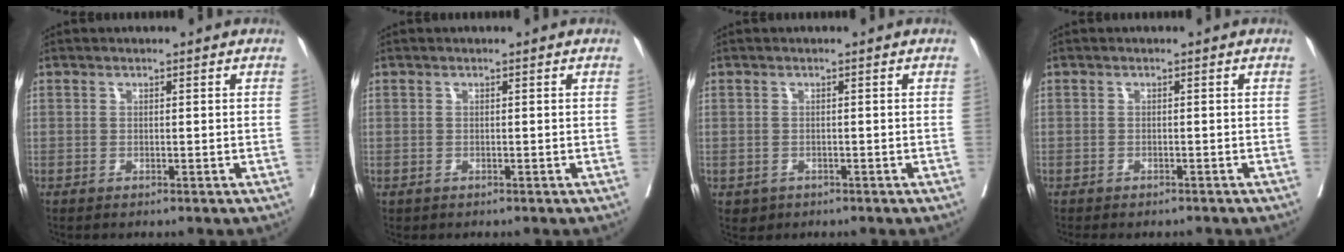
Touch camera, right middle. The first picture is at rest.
{"total": 0.0}
{"total": 1.7, "force": [-0.9, 1.5, 0.3], "torque": [-0.004, 0.002, -0.008]}
{"total": 3.5, "force": [-3.0, 1.4, 1.0], "torque": [-0.007, -0.003, -0.039]}